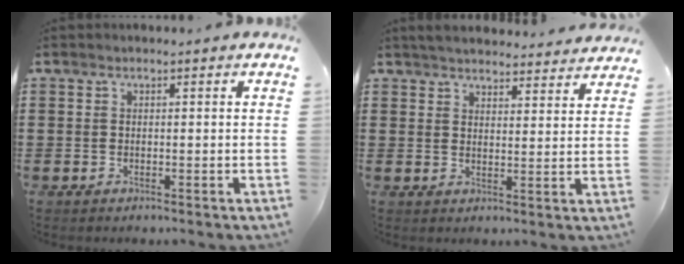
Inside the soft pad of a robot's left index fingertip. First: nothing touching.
{"total": 3.8, "force": [3.8, 0.0, 0.4], "torque": [-0.021, -0.018, 0.068]}